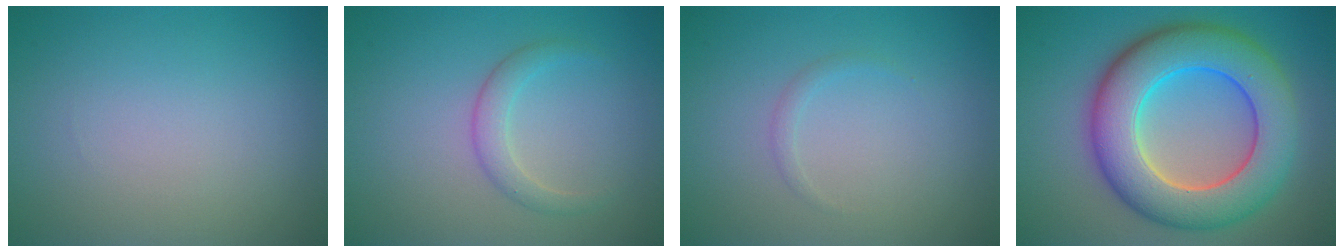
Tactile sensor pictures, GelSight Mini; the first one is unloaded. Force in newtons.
{"total": 1.9, "press": 1.9, "slide": 0.1}
{"total": 0.7, "press": 0.7, "slide": 0.0}
{"total": 10.7, "press": 10.7, "slide": 0.4}